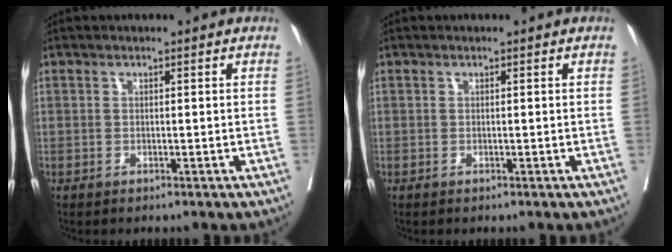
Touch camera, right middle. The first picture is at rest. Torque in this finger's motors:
{"motor_torque": [-0.04, 0.04, 0.00, -0.01]}